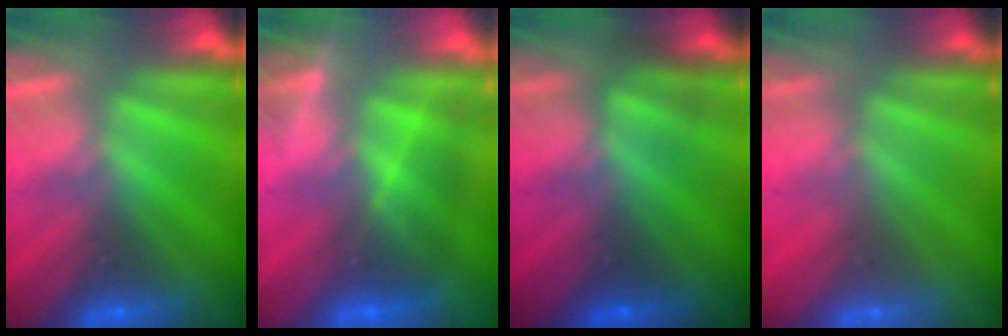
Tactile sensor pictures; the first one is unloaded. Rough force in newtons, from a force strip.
{"total": 4.7}
{"total": 4.4}
{"total": 2.6}